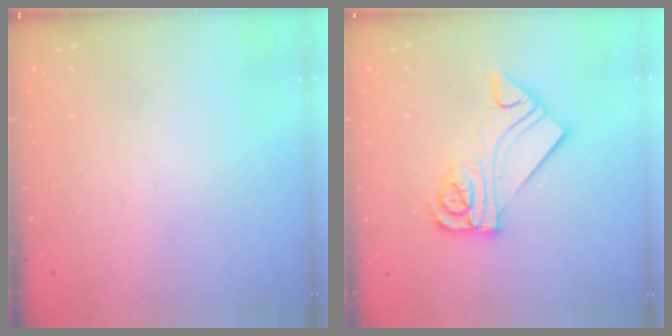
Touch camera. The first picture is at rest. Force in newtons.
{"total": 11.1, "press": 11.1, "slide": 0.6}